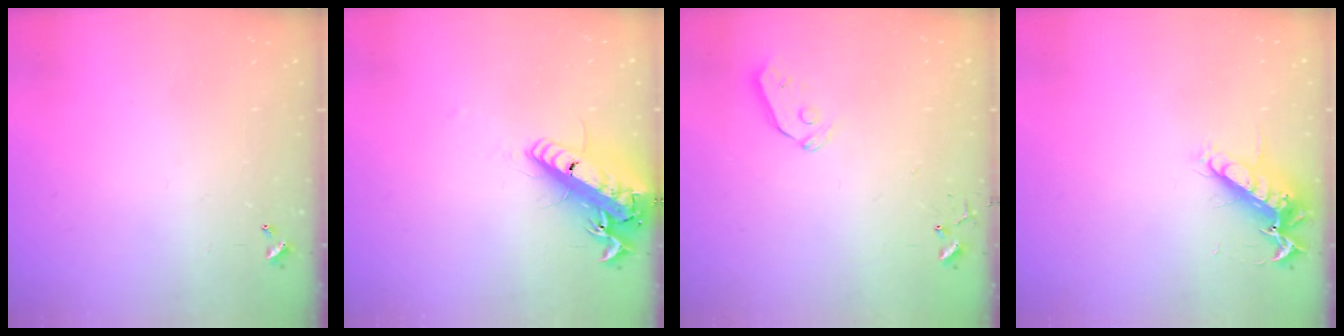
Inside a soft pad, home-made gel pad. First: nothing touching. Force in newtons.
{"total": 19.5, "press": 19.2, "slide": 3.6}
{"total": 4.9, "press": 4.8, "slide": 0.9}
{"total": 12.9, "press": 12.8, "slide": 1.4}